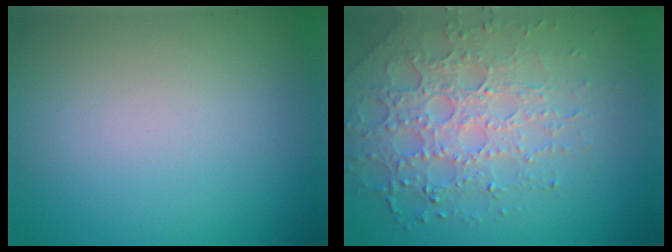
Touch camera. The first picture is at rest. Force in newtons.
{"total": 6.4, "press": 4.9, "slide": 4.1}